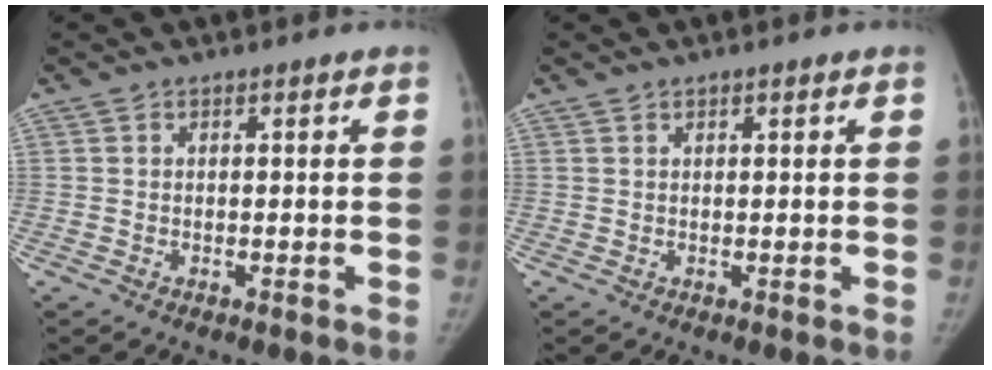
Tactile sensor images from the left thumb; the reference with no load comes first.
{"total": 0.7, "force": [0.4, 0.3, 0.5], "torque": [-0.004, 0.000, 0.006]}